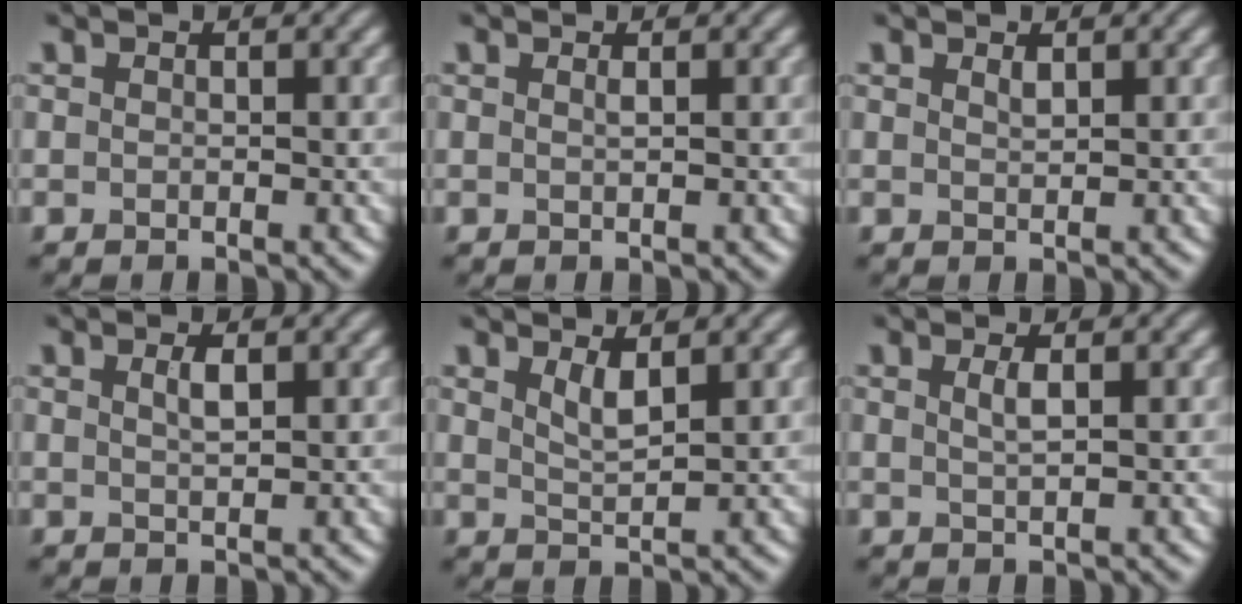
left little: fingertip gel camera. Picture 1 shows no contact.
{"total": 0.5, "force": [0.3, 0.1, 0.4], "torque": [-0.006, 0.002, 0.004]}
{"total": 0.7, "force": [0.6, 0.2, 0.4], "torque": [-0.008, -0.002, 0.013]}
{"total": 1.4, "force": [0.6, 0.4, 1.2], "torque": [-0.022, 0.003, 0.011]}
{"total": 1.9, "force": [1.2, 0.5, 1.4], "torque": [-0.029, -0.005, 0.024]}
{"total": 1.3, "force": [0.5, 0.3, 1.2], "torque": [-0.021, 0.002, 0.007]}